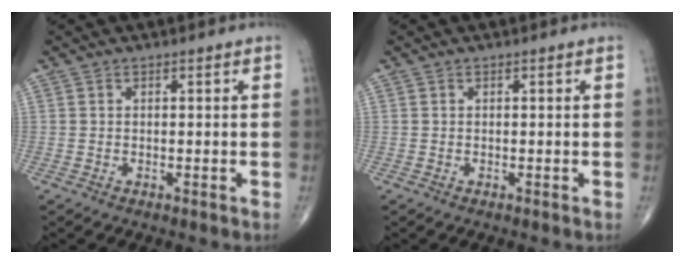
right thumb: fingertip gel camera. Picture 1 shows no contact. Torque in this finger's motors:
{"motor_torque": [0.00, 0.00, 0.00, 0.00, 0.00]}